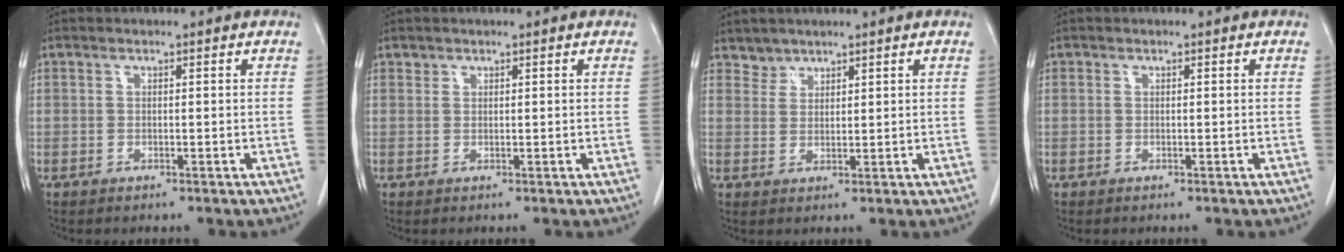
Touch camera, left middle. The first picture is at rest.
{"total": 0.7, "force": [0.5, 0.4, 0.0], "torque": [0.006, 0.000, 0.007]}
{"total": 2.1, "force": [1.8, 0.9, -0.4], "torque": [0.013, 0.004, 0.031]}
{"total": 0.0}